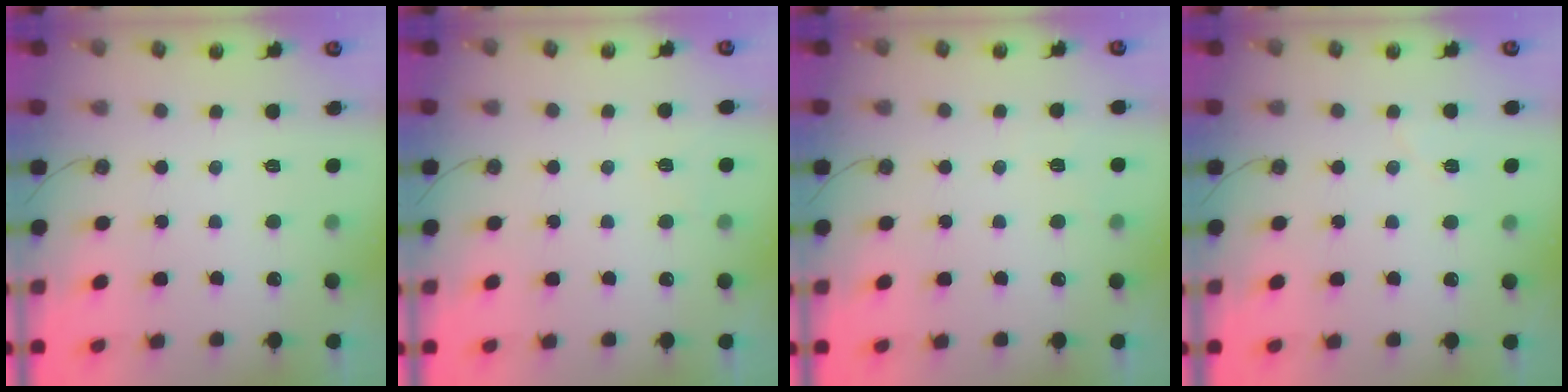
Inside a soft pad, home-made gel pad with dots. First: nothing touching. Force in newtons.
{"total": 3.6, "press": 3.4, "slide": 1.3}
{"total": 2.9, "press": 2.9, "slide": 0.2}
{"total": 4.1, "press": 3.8, "slide": 1.7}